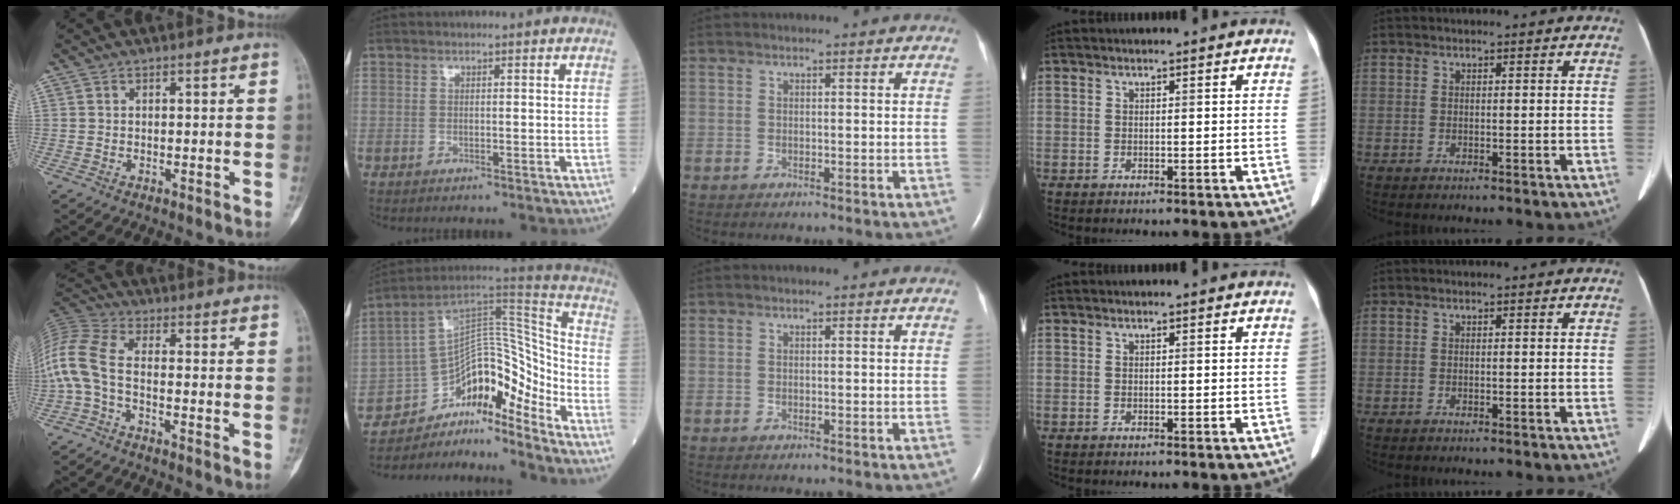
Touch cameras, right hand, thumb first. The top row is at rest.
{"thumb": {"total": 10.9, "force": [-3.0, 4.1, 9.6], "torque": [-0.236, 0.029, -0.068]}, "index": {"total": 11.8, "force": [-10.4, 3.3, 4.4], "torque": [-0.047, 0.087, -0.179]}}